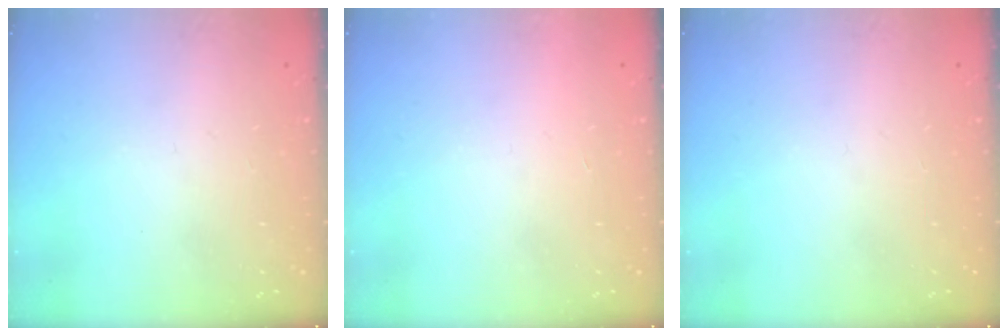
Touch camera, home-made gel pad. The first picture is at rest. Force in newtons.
{"total": 1.7, "press": 1.7, "slide": 0.1}
{"total": 0.0}